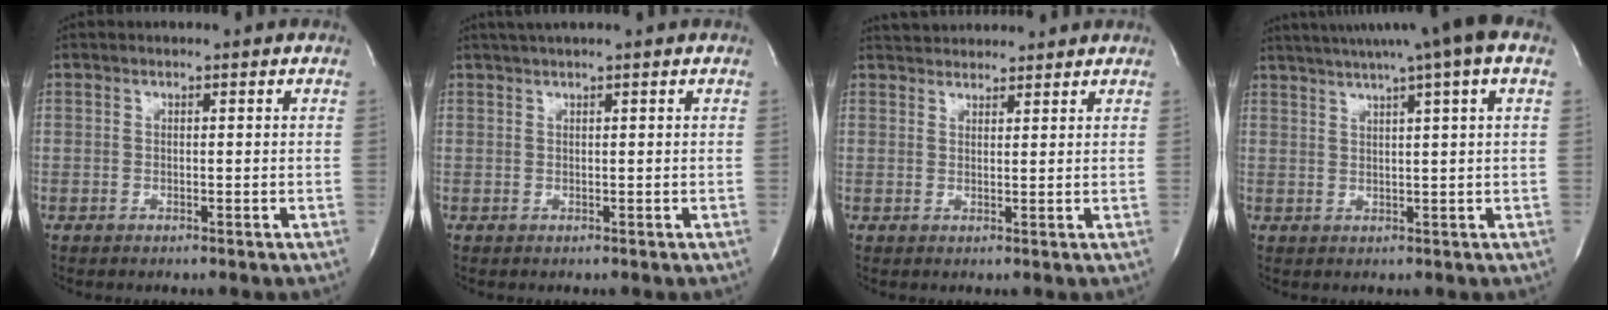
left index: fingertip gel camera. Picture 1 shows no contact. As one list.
[{"total": 2.4, "force": [1.8, -0.5, 1.4], "torque": [-0.025, 0.019, 0.036]}, {"total": 5.6, "force": [5.4, 1.2, 0.8], "torque": [-0.014, 0.033, 0.079]}, {"total": 11.5, "force": [7.8, -0.8, 8.4], "torque": [-0.139, 0.033, 0.098]}]